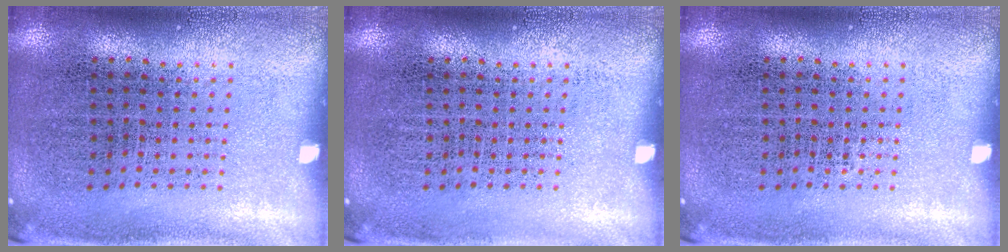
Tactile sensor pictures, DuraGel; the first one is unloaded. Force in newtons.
{"total": 0.0}
{"total": 0.0}